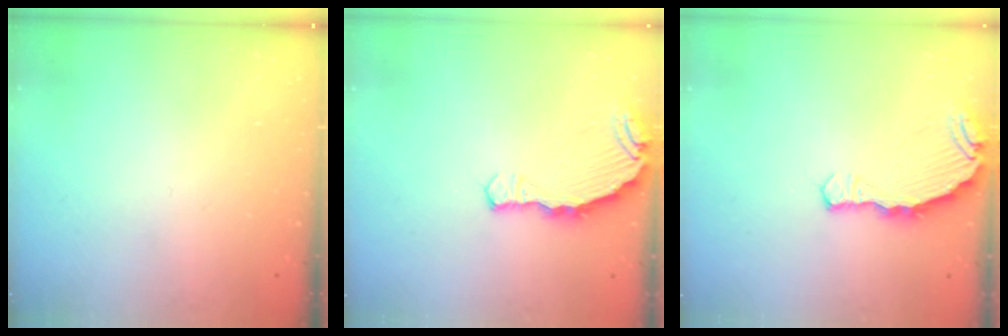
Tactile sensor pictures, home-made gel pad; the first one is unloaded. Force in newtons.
{"total": 7.5, "press": 6.4, "slide": 3.9}
{"total": 7.5, "press": 6.4, "slide": 3.9}